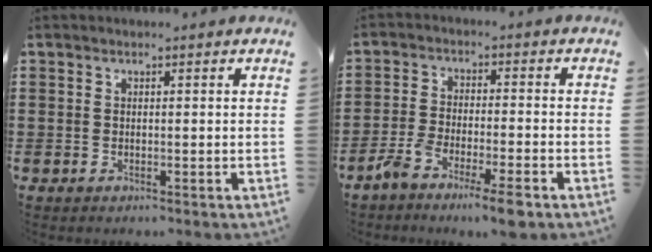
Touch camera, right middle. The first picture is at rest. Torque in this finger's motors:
{"motor_torque": [1.06, -1.01, 0.46, 0.14]}